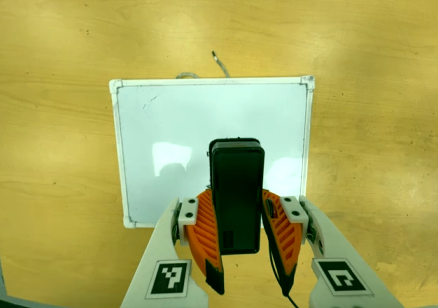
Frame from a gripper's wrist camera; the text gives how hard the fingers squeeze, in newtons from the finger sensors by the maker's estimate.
{"total": 5.3, "left": 4.8, "right": 5.8}